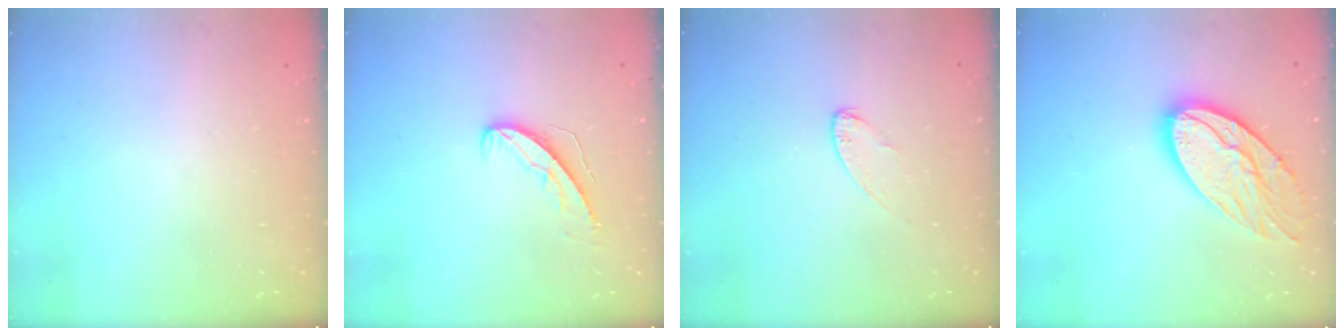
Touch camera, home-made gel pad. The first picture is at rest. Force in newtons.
{"total": 5.7, "press": 5.7, "slide": 0.4}
{"total": 3.9, "press": 3.9, "slide": 0.4}
{"total": 17.5, "press": 17.4, "slide": 1.5}